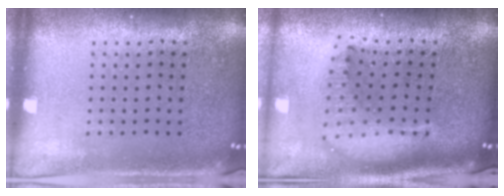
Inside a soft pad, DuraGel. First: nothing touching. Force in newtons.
{"total": 1.8, "press": 1.5, "slide": 0.9}